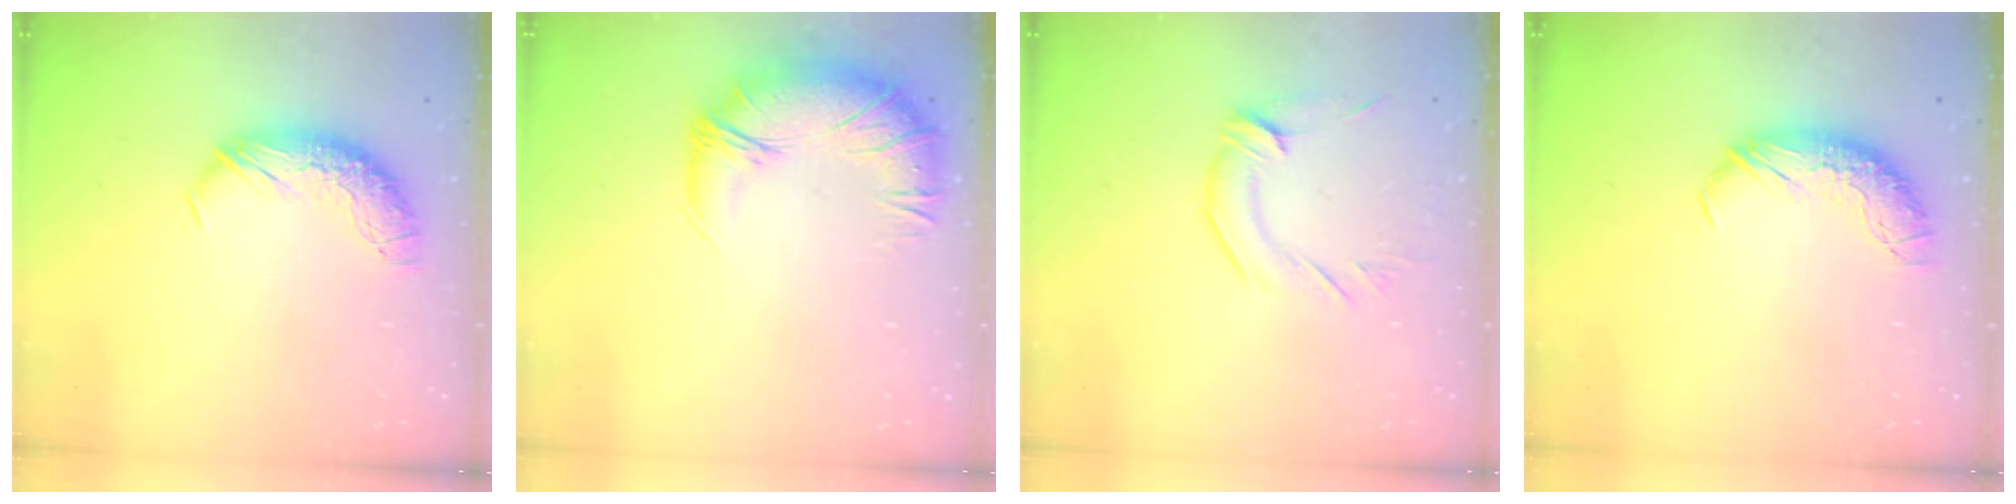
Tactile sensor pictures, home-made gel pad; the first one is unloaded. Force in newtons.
{"total": 2.7, "press": 0.8, "slide": 2.6}
{"total": 0.9, "press": 0.7, "slide": 0.6}
{"total": 0.0}